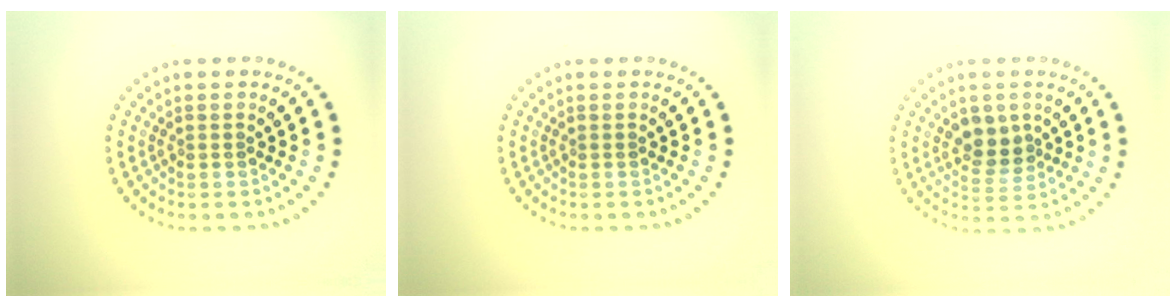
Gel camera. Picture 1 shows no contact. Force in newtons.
{"total": 0.0}
{"total": 3.4, "press": 3.2, "slide": 1.1}